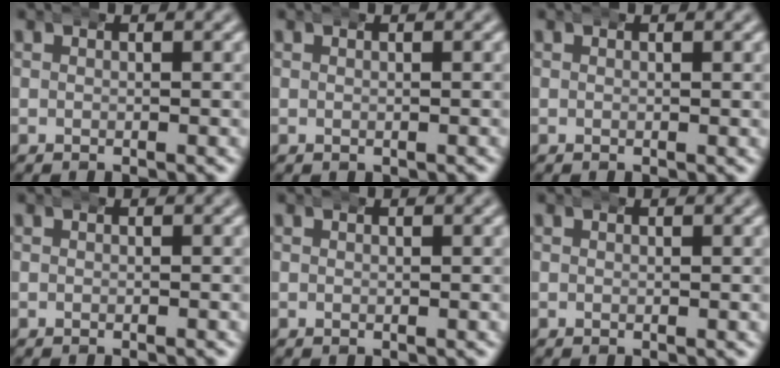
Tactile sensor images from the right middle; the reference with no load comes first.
{"total": 0.0}
{"total": 0.0}
{"total": 0.0}
{"total": 0.0}
{"total": 0.0}